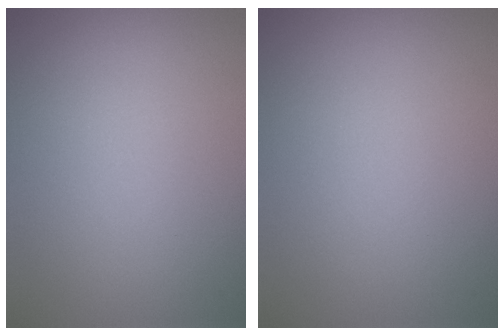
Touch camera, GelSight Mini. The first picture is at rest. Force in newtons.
{"total": 0.0}